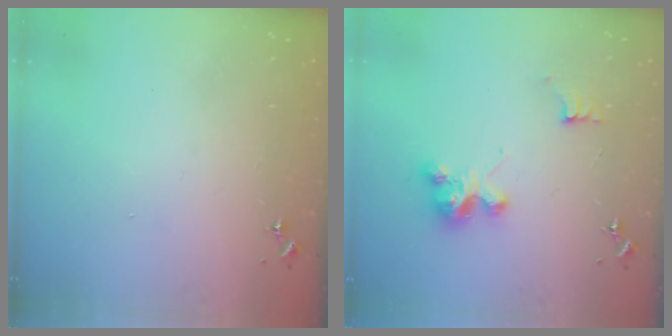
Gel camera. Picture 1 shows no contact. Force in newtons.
{"total": 9.2, "press": 9.2, "slide": 0.3}